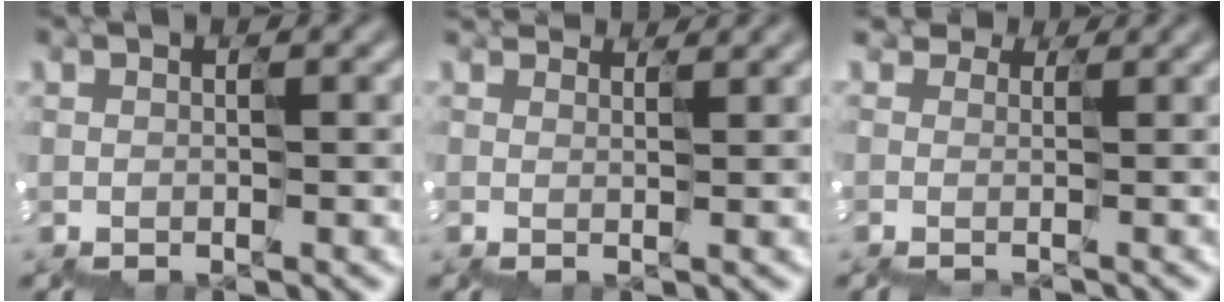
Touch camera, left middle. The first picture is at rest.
{"total": 3.5, "force": [3.0, 1.2, 1.2], "torque": [-0.012, 0.032, 0.042]}
{"total": 3.6, "force": [2.0, 2.5, 1.6], "torque": [-0.039, 0.025, 0.047]}